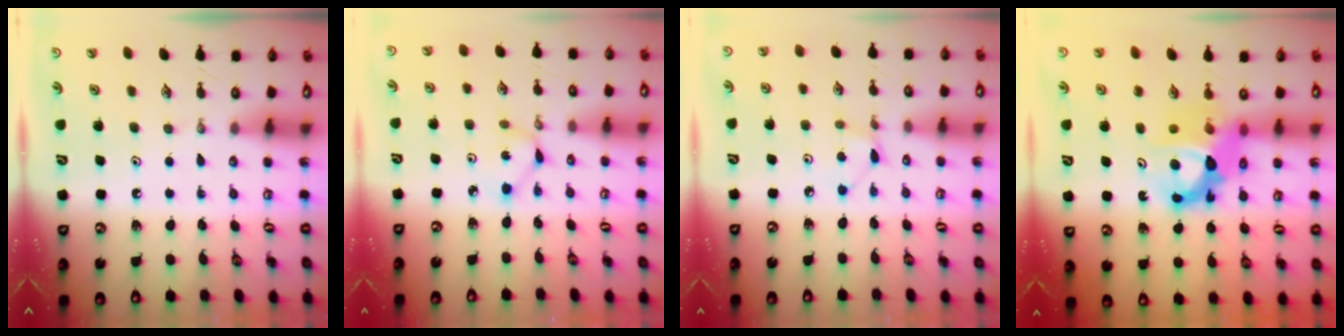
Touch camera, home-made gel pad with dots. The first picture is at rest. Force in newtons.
{"total": 2.0, "press": 2.0, "slide": 0.1}
{"total": 3.0, "press": 3.0, "slide": 0.4}
{"total": 12.3, "press": 12.3, "slide": 1.4}